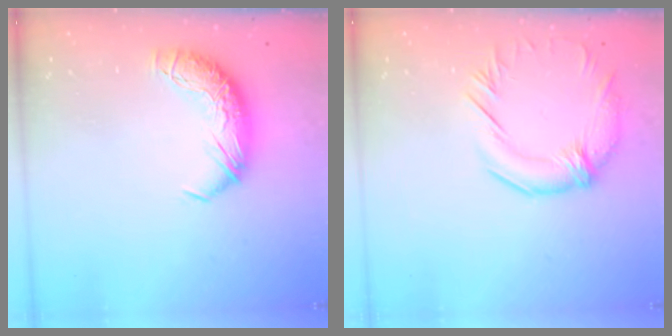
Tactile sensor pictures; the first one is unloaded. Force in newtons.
{"total": 1.1, "press": 0.6, "slide": 1.0}